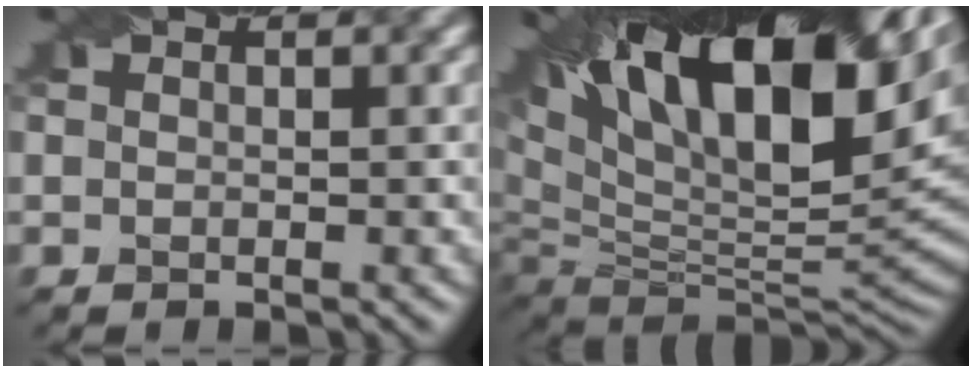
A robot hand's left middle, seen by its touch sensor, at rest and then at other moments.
{"total": 19.5, "force": [8.3, 8.9, 15.2], "torque": [-0.256, 0.027, 0.154]}